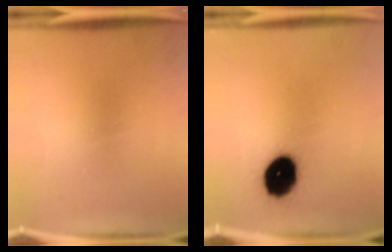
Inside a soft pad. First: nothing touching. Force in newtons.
{"total": 12.7}